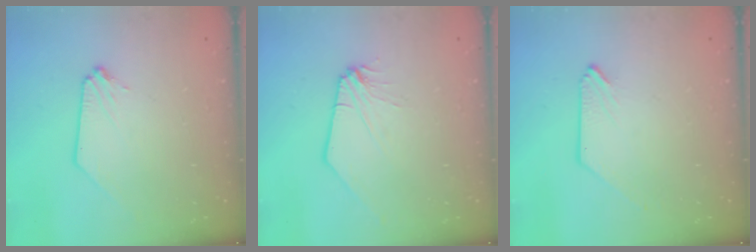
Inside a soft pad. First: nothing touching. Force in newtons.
{"total": 0.0}
{"total": 0.0}